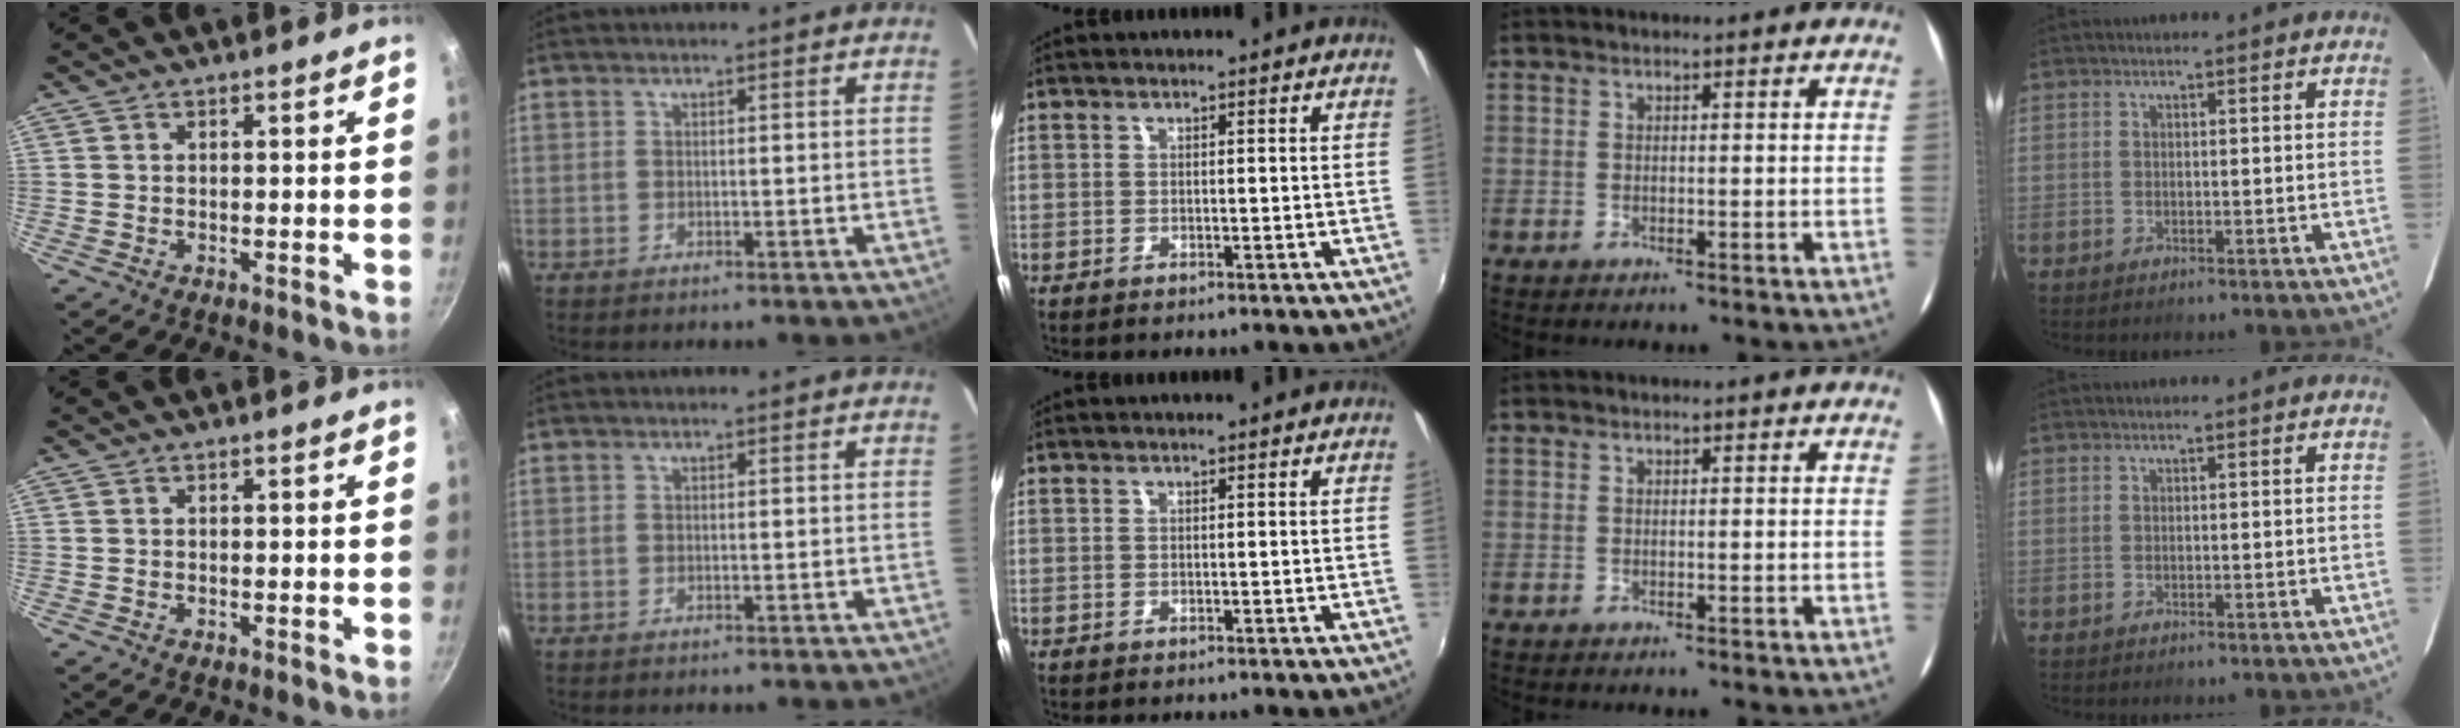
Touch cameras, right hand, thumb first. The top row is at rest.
{}